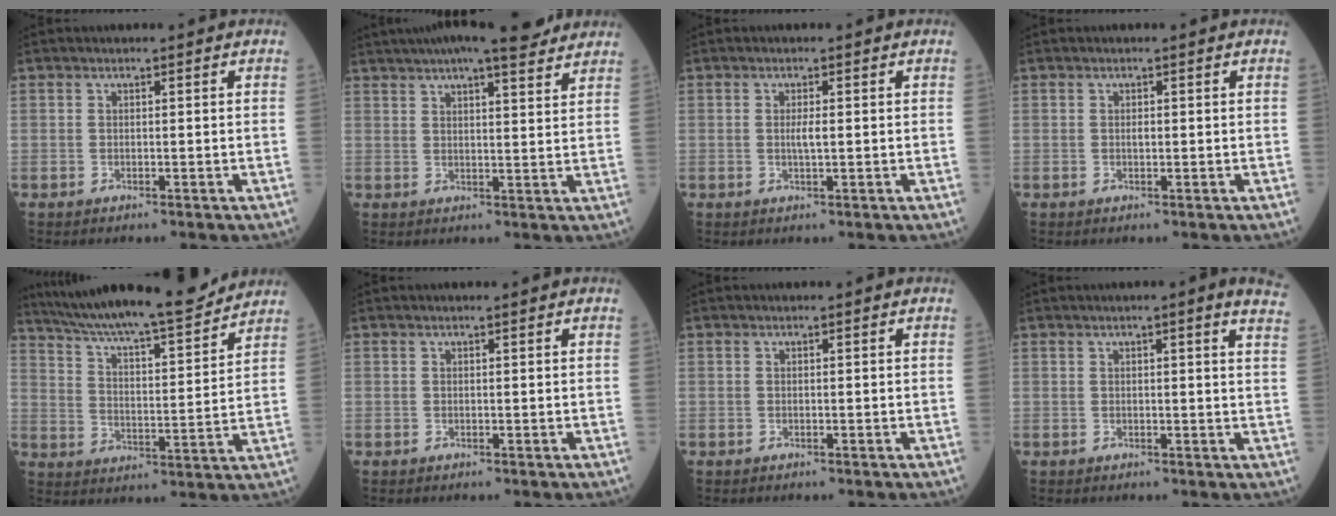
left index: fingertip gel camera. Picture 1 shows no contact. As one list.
[{"total": 14.1, "force": [11.7, 2.0, 7.5], "torque": [-0.122, 0.025, 0.159]}, {"total": 1.6, "force": [0.0, 0.1, 1.6], "torque": [-0.033, -0.001, 0.001]}, {"total": 0.6, "force": [0.0, 0.2, 0.5], "torque": [-0.011, 0.001, 0.000]}, {"total": 19.3, "force": [17.4, 1.2, 8.1], "torque": [-0.142, -0.007, 0.266]}, {"total": 0.7, "force": [0.6, 0.0, 0.4], "torque": [-0.008, 0.007, 0.009]}, {"total": 0.0}, {"total": 7.2, "force": [5.1, 0.2, 5.1], "torque": [-0.053, 0.001, 0.037]}]